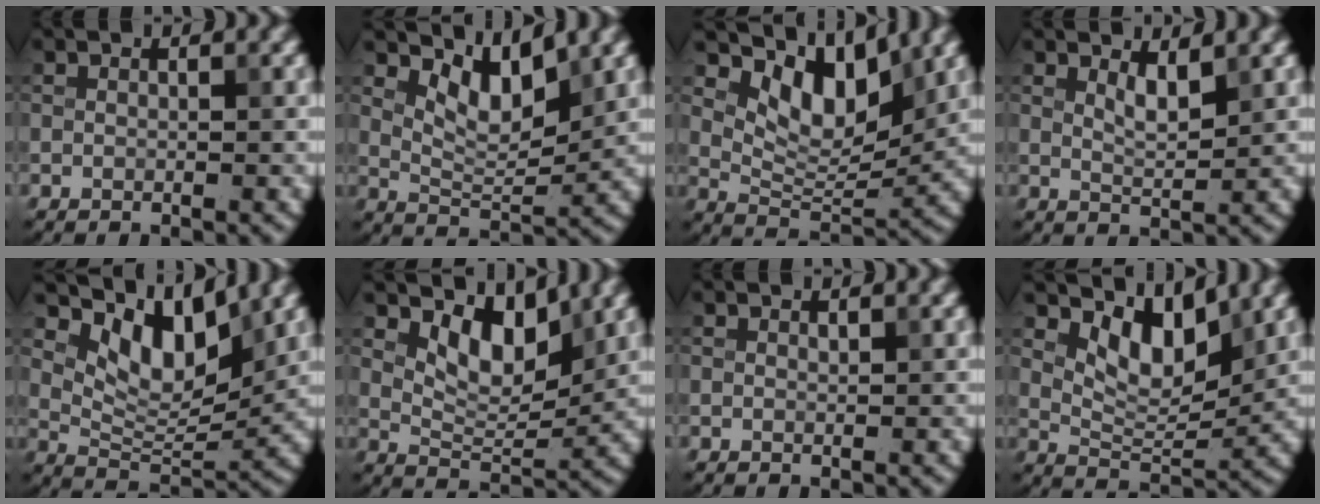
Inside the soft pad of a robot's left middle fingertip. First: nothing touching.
{"total": 4.4, "force": [2.6, 1.8, 3.1], "torque": [-0.060, -0.010, 0.044]}
{"total": 6.9, "force": [3.8, 3.3, 4.7], "torque": [-0.075, -0.011, 0.063]}
{"total": 1.9, "force": [1.2, 0.5, 1.4], "torque": [-0.025, -0.004, 0.024]}
{"total": 6.8, "force": [3.9, 3.1, 4.7], "torque": [-0.077, -0.010, 0.067]}
{"total": 5.0, "force": [2.6, 2.4, 3.5], "torque": [-0.062, -0.013, 0.042]}
{"total": 0.0}
{"total": 5.1, "force": [2.8, 2.4, 3.5], "torque": [-0.065, -0.015, 0.046]}